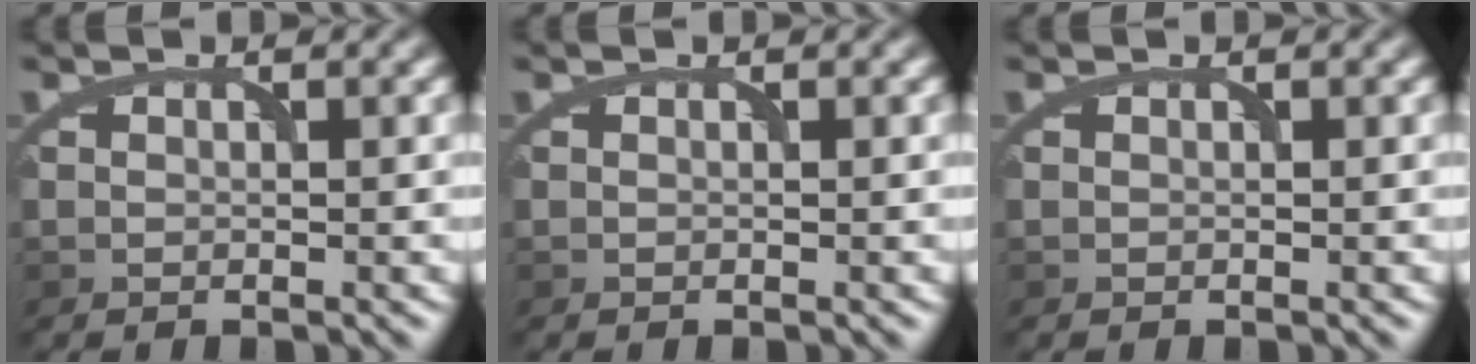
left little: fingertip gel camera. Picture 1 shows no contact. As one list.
[{"total": 0.0}, {"total": 0.0}]